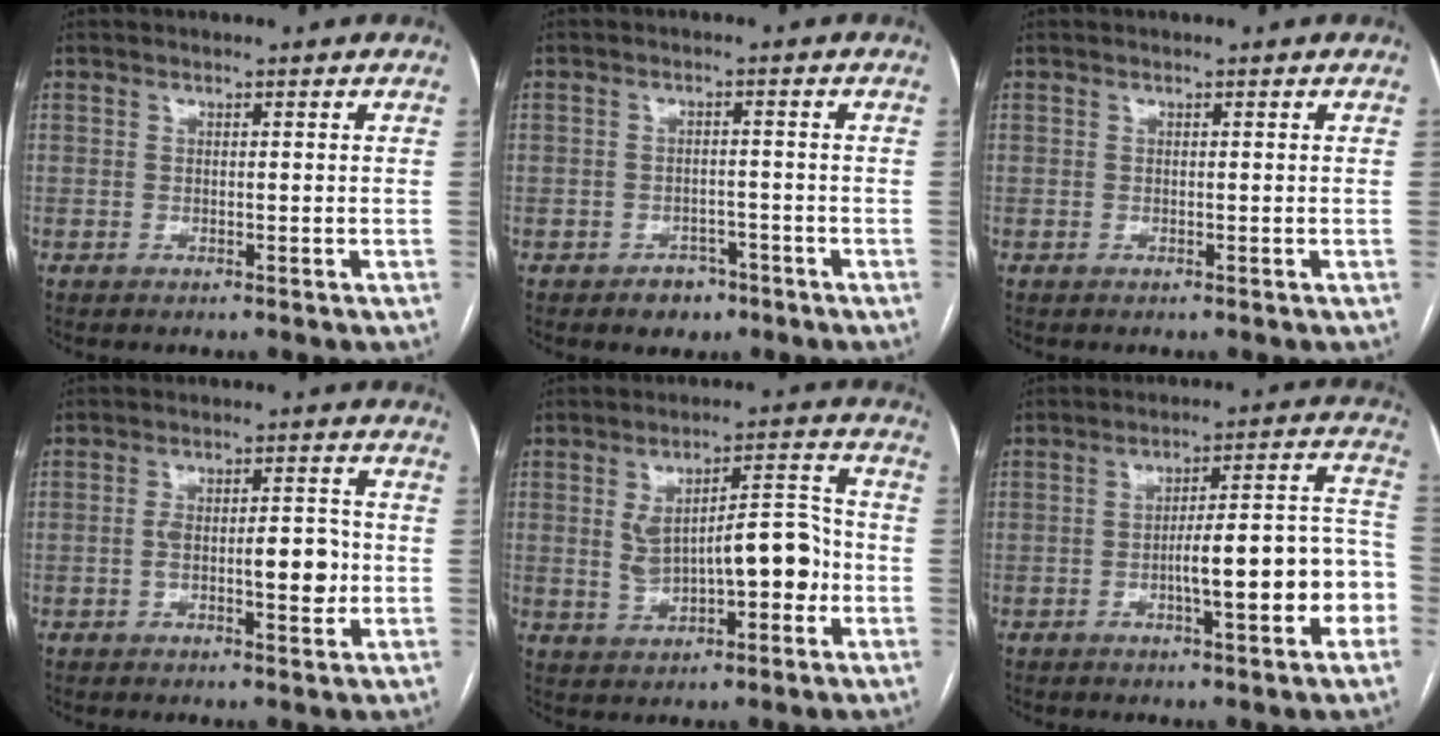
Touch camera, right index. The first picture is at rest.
{"total": 3.6, "force": [-2.3, 2.6, 1.0], "torque": [-0.008, 0.010, -0.027]}
{"total": 0.0}
{"total": 7.8, "force": [-1.2, 2.5, 7.3], "torque": [-0.120, 0.014, -0.016]}
{"total": 11.7, "force": [-0.9, 4.6, 10.7], "torque": [-0.175, 0.033, 0.000]}
{"total": 13.3, "force": [-3.4, 2.6, 12.6], "torque": [-0.167, 0.034, -0.046]}